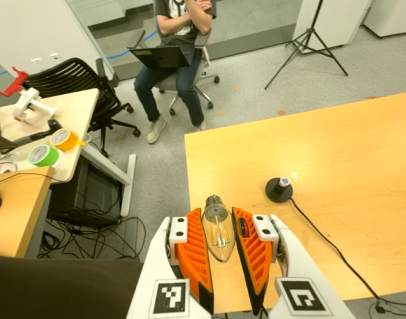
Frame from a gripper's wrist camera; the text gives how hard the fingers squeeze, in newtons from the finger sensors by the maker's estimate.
{"total": 14.1, "left": 15.8, "right": 12.4}